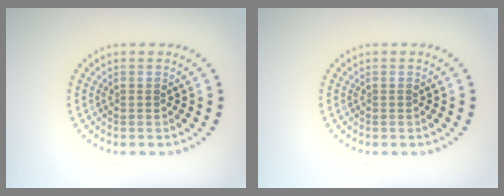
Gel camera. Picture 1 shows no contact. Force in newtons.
{"total": 0.0}